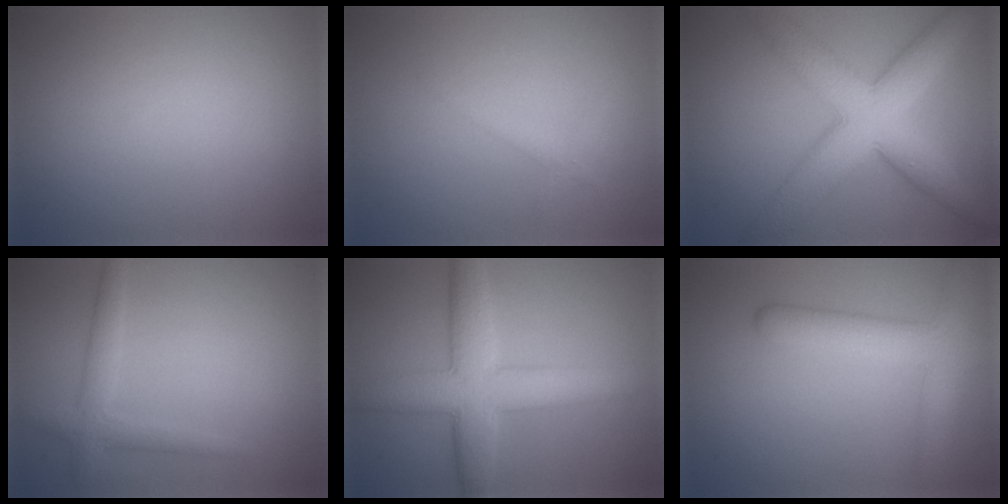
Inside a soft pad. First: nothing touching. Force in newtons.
{"total": 1.1, "press": 1.1, "slide": 0.1}
{"total": 8.4, "press": 8.4, "slide": 0.5}
{"total": 2.3, "press": 2.3, "slide": 0.0}
{"total": 7.1, "press": 7.1, "slide": 0.2}
{"total": 5.4, "press": 5.4, "slide": 0.3}